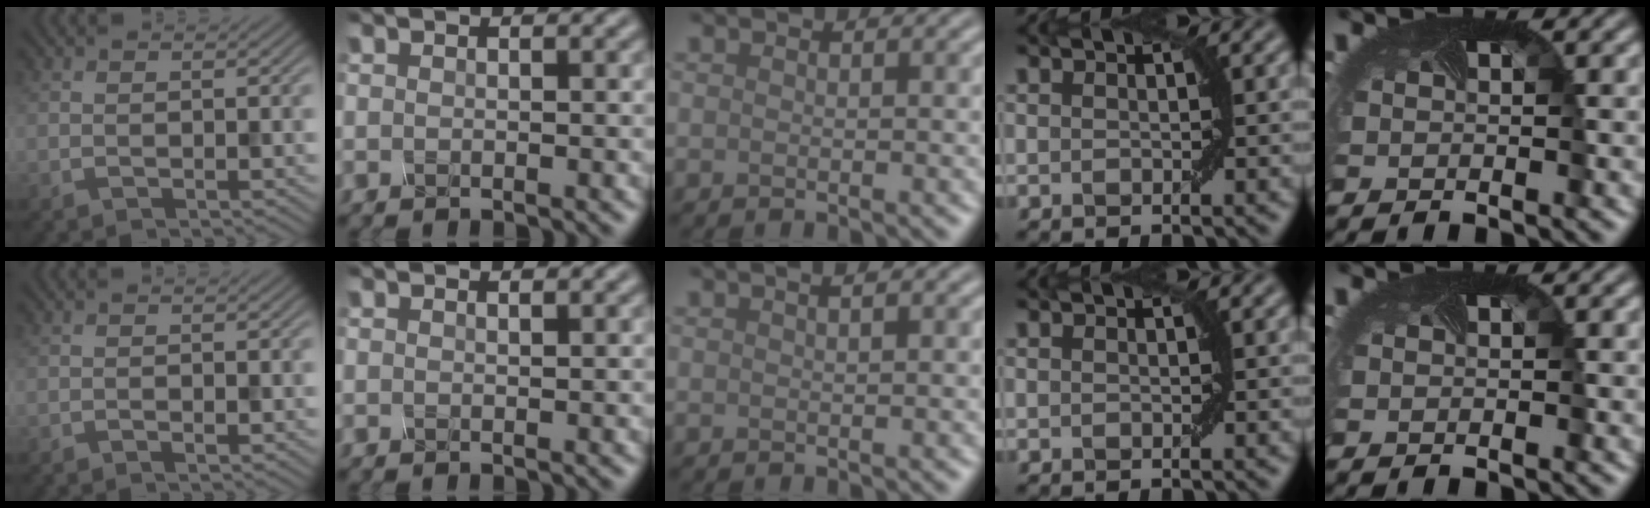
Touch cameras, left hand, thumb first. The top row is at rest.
{"thumb": {"total": 0.8, "force": [-0.4, 0.3, 0.6], "torque": [-0.013, 0.000, -0.007]}, "middle": {"total": 2.4, "force": [1.2, 1.2, 1.7], "torque": [-0.007, 0.020, -0.006]}}